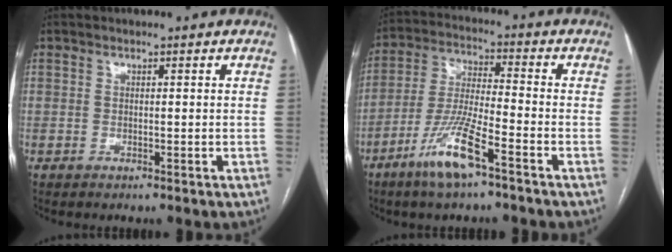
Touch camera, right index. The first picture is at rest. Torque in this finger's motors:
{"motor_torque": [0.79, -0.67, 0.26, 0.14]}